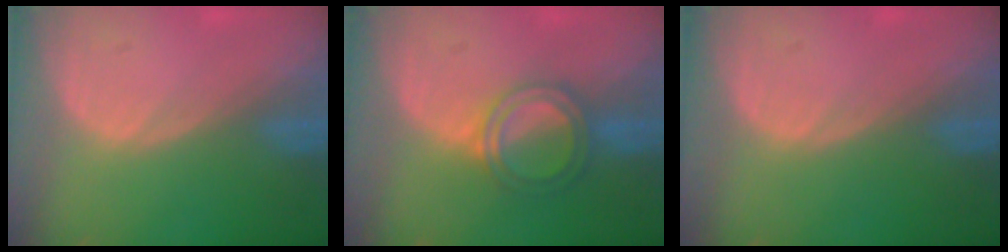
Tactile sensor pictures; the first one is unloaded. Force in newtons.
{"total": 4.9, "press": 4.9, "slide": 0.3}
{"total": 0.0}